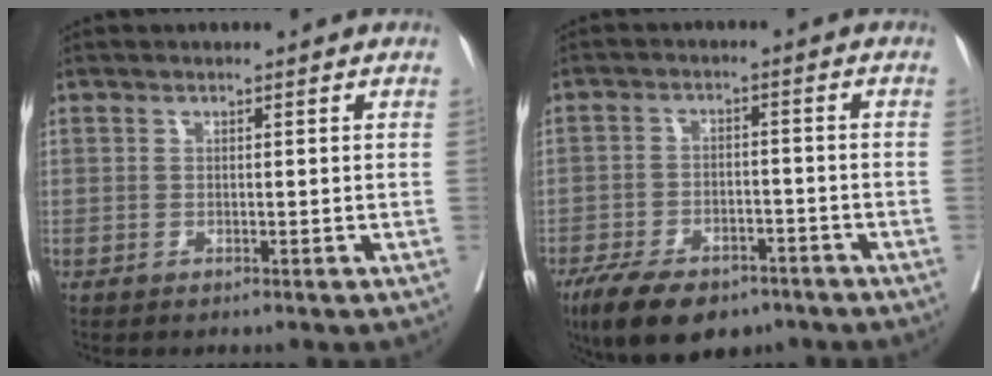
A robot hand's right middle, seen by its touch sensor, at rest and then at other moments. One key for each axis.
{"total": 12.2, "fx": -8.7, "fy": 5.5, "fz": 6.6, "tx": -0.114, "ty": -0.004, "tz": -0.137}